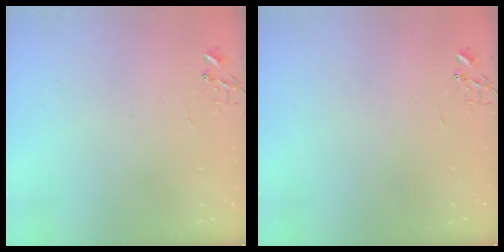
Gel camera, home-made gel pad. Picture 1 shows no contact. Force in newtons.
{"total": 0.0}